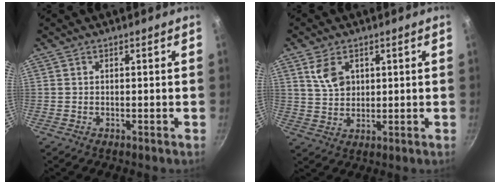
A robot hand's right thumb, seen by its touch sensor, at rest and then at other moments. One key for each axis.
{"total": 6.2, "fx": 2.6, "fy": 4.2, "fz": 3.8, "tx": -0.054, "ty": -0.011, "tz": 0.055}